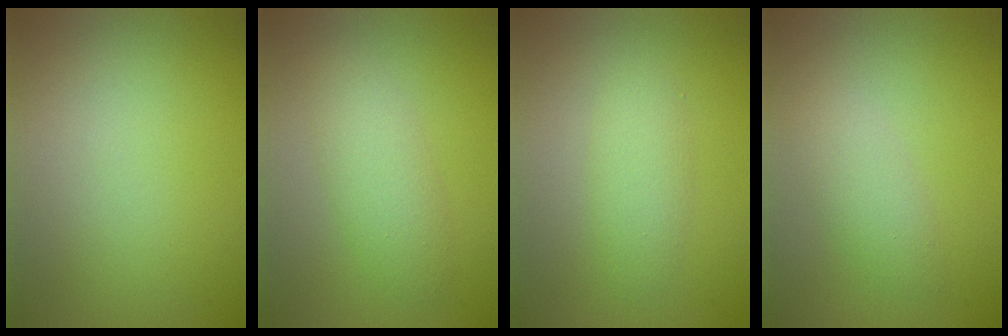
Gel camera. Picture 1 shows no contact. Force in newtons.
{"total": 2.6, "press": 2.6, "slide": 0.0}
{"total": 2.0, "press": 2.0, "slide": 0.0}
{"total": 2.3, "press": 2.3, "slide": 0.1}